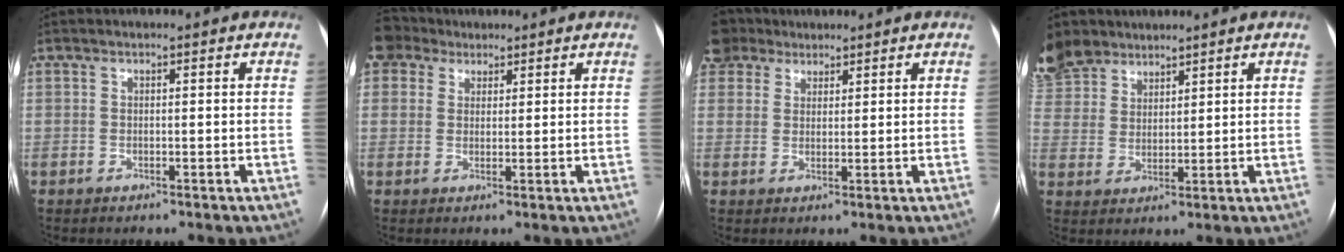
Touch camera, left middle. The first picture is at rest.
{"total": 2.3, "force": [2.0, 0.7, -0.9], "torque": [0.015, 0.008, 0.041]}
{"total": 3.3, "force": [2.9, 1.3, -0.8], "torque": [0.018, 0.008, 0.059]}
{"total": 12.2, "force": [9.7, 6.6, 3.4], "torque": [-0.127, 0.018, 0.203]}